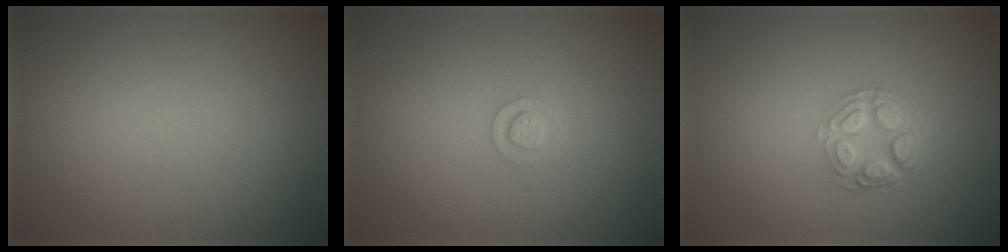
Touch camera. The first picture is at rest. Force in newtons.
{"total": 1.3, "press": 1.2, "slide": 0.3}
{"total": 4.3, "press": 3.1, "slide": 2.9}